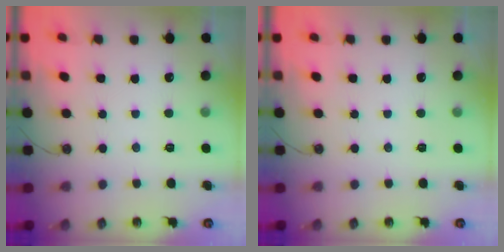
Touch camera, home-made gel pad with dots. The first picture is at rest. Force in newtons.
{"total": 0.0}